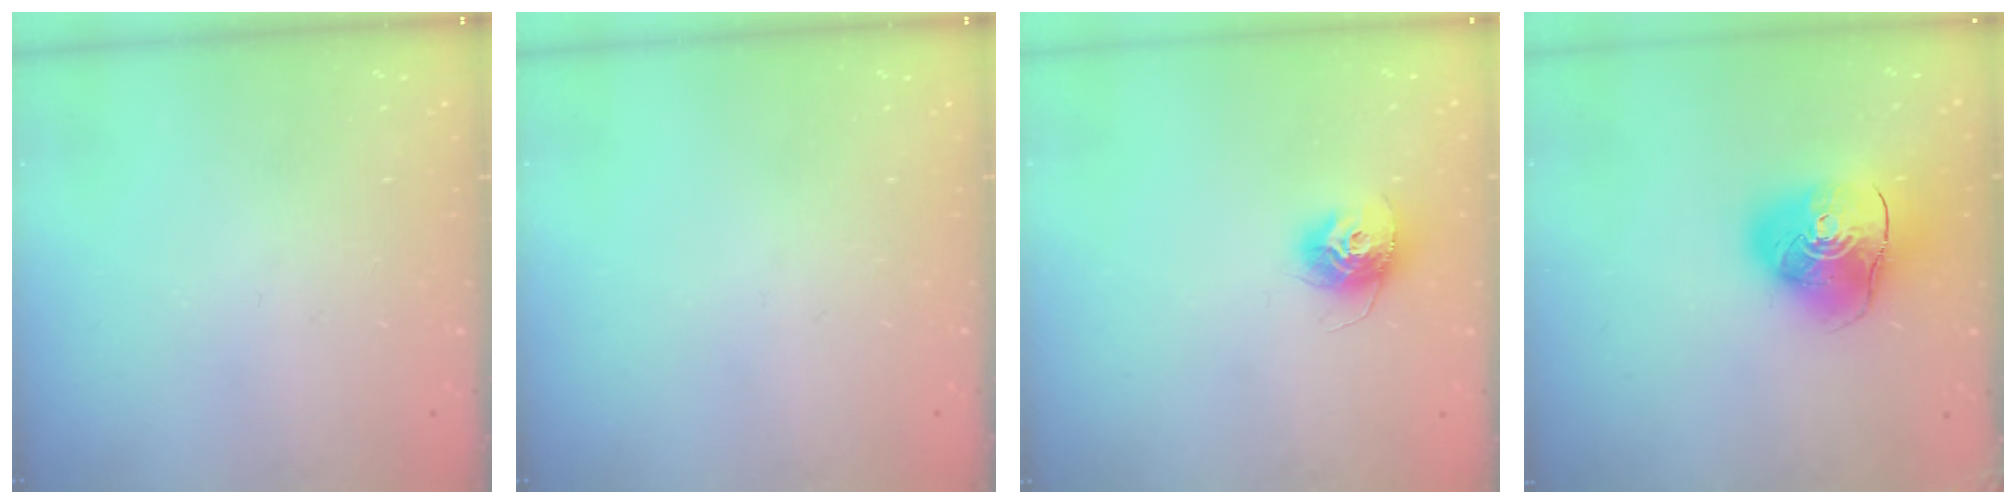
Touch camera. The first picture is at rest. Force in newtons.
{"total": 0.0}
{"total": 11.0, "press": 11.0, "slide": 0.8}
{"total": 12.7, "press": 12.6, "slide": 2.0}